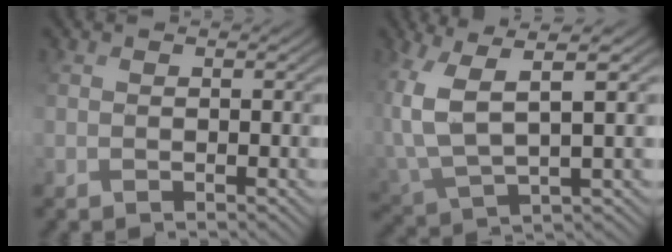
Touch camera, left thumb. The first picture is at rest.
{"total": 7.5, "force": [2.8, 3.1, 6.2], "torque": [-0.154, 0.012, 0.055]}